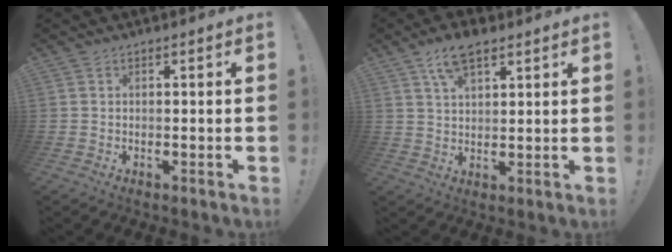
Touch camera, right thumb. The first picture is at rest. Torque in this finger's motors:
{"motor_torque": [-0.79, 0.95, 0.30, 0.62, 0.00]}